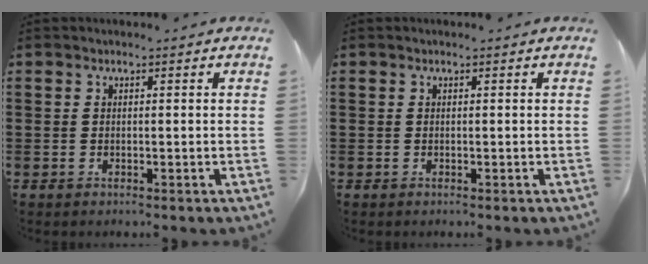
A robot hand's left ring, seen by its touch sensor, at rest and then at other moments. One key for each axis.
{"total": 0.0}